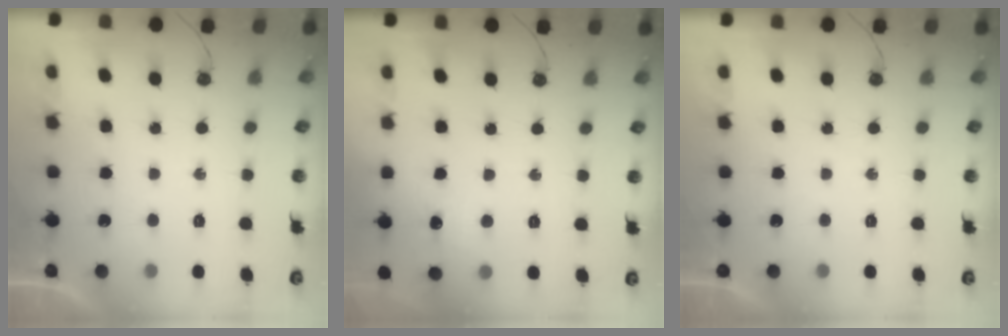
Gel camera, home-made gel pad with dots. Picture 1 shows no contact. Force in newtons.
{"total": 6.5, "press": 6.4, "slide": 0.9}
{"total": 0.0}